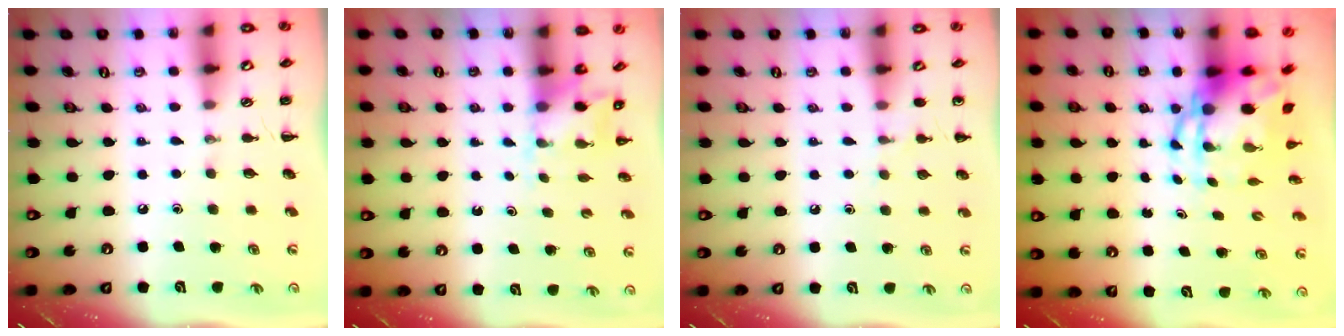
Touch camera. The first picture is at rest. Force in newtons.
{"total": 2.3, "press": 2.3, "slide": 0.6}
{"total": 5.0, "press": 4.7, "slide": 1.7}
{"total": 6.6, "press": 6.3, "slide": 2.1}